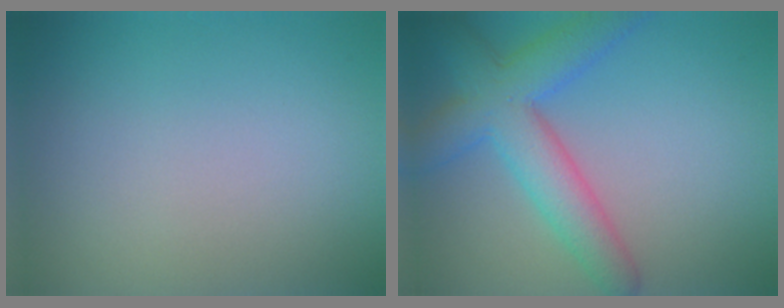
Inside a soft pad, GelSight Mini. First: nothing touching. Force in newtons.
{"total": 6.8, "press": 6.8, "slide": 0.3}